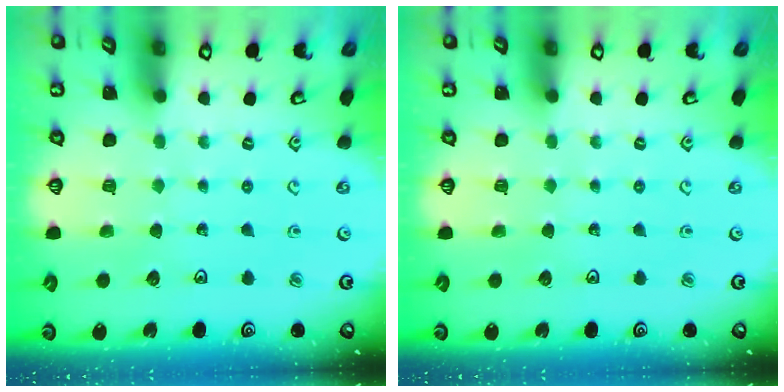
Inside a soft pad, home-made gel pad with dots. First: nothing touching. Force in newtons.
{"total": 0.0}